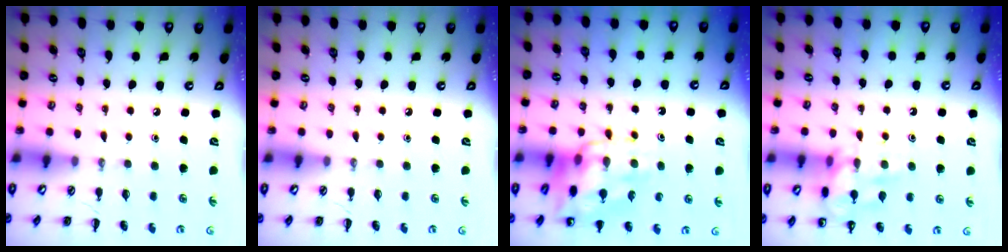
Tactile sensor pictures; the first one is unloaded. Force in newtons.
{"total": 0.0}
{"total": 16.5, "press": 16.3, "slide": 2.5}
{"total": 13.1, "press": 13.0, "slide": 1.1}